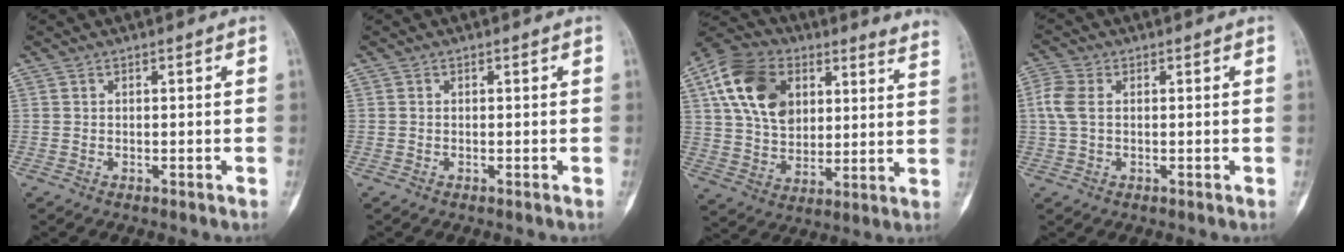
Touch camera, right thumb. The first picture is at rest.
{"total": 0.0}
{"total": 20.6, "force": [10.8, 12.5, 12.3], "torque": [-0.166, -0.008, 0.176]}
{"total": 4.7, "force": [0.7, 2.9, 3.7], "torque": [-0.106, 0.010, 0.011]}